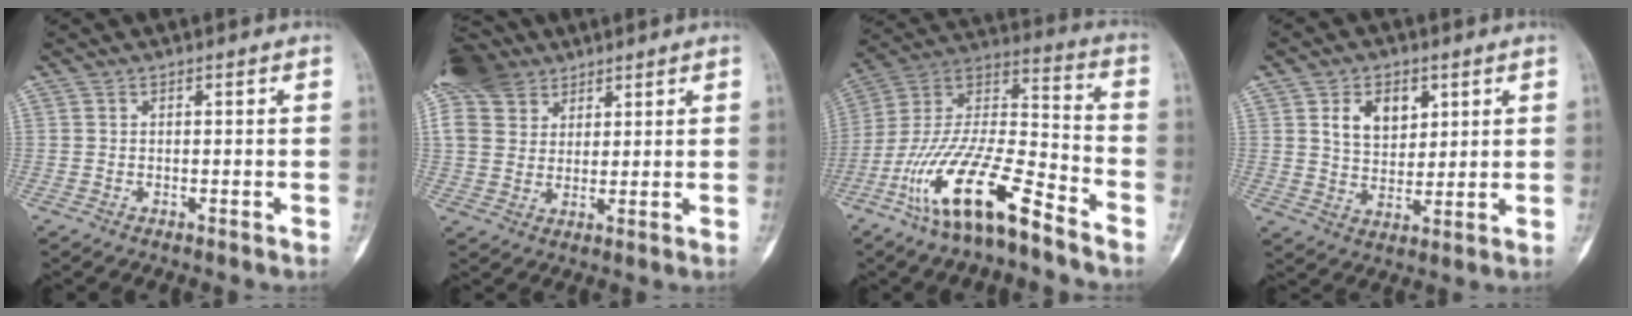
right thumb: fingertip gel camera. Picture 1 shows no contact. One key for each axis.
{"total": 11.9, "fx": 7.8, "fy": 8.0, "fz": 4.1, "tx": -0.063, "ty": -0.004, "tz": 0.151}
{"total": 20.1, "fx": -12.6, "fy": 6.0, "fz": 14.5, "tx": -0.287, "ty": 0.076, "tz": -0.237}
{"total": 8.4, "fx": 3.3, "fy": 5.7, "fz": 5.2, "tx": -0.053, "ty": -0.019, "tz": 0.062}